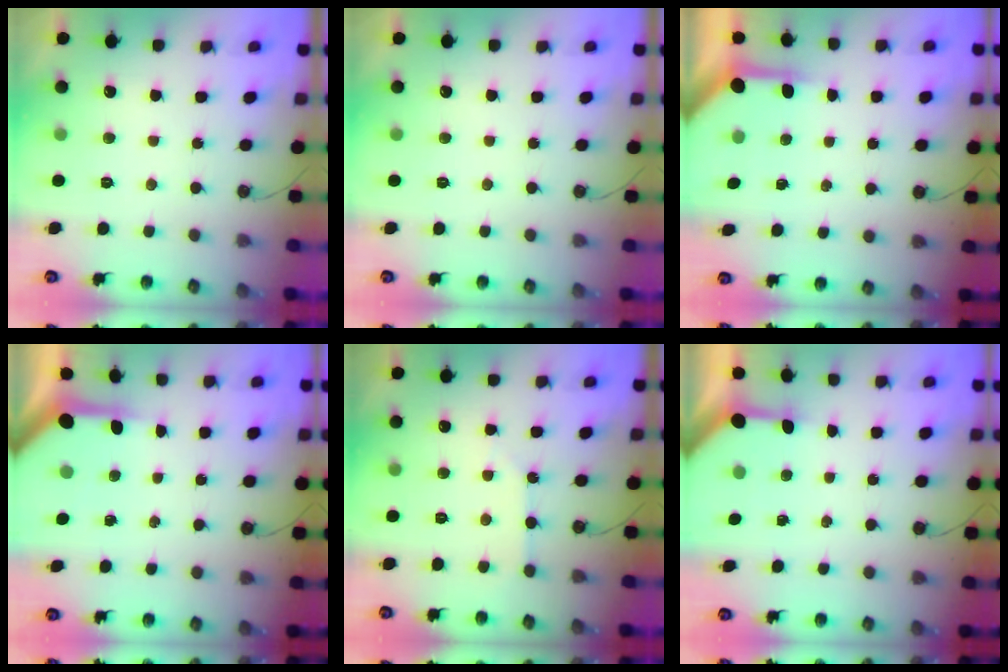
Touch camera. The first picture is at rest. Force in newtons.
{"total": 0.0}
{"total": 4.0, "press": 4.0, "slide": 0.3}
{"total": 4.4, "press": 4.3, "slide": 0.4}
{"total": 2.5, "press": 2.4, "slide": 0.5}
{"total": 3.3, "press": 3.3, "slide": 0.4}